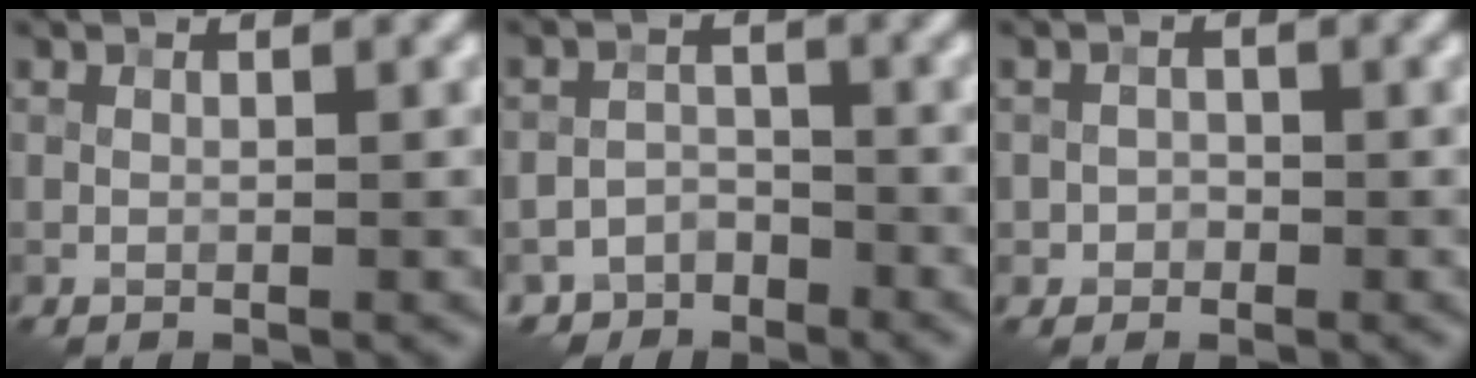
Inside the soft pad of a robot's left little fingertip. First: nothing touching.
{"total": 4.7, "force": [-3.8, 2.6, 0.2], "torque": [0.016, 0.003, -0.060]}
{"total": 1.2, "force": [-0.5, 1.1, 0.0], "torque": [0.009, 0.000, -0.013]}